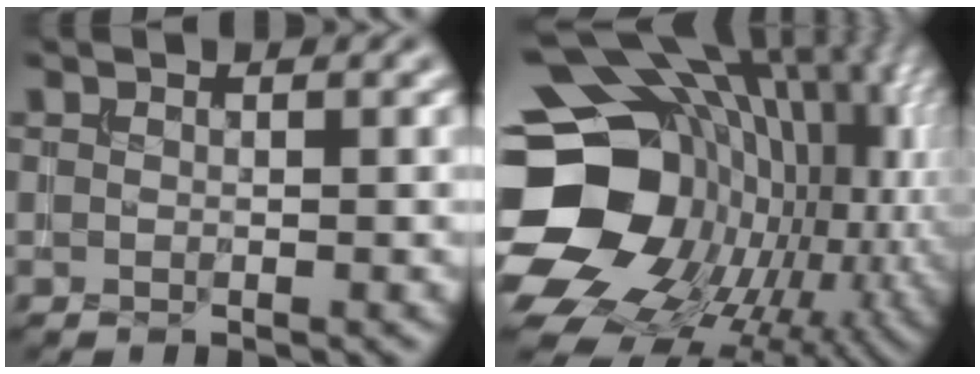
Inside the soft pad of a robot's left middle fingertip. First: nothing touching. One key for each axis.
{"total": 22.0, "fx": -1.6, "fy": 16.9, "fz": 14.0, "tx": -0.255, "ty": -0.002, "tz": -0.038}